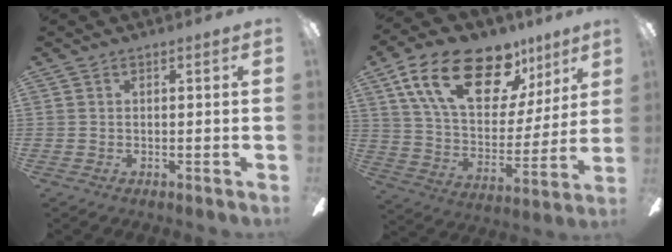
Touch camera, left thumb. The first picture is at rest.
{"total": 22.3, "force": [13.5, 11.1, 13.9], "torque": [-0.235, -0.064, 0.239]}